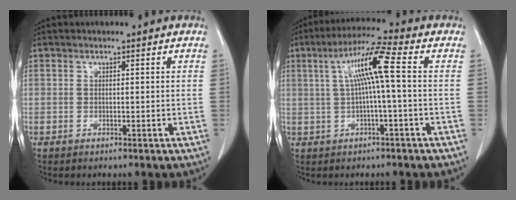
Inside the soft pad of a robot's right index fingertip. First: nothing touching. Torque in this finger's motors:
{"motor_torque": [1.09, -0.10, 0.55, 0.16]}